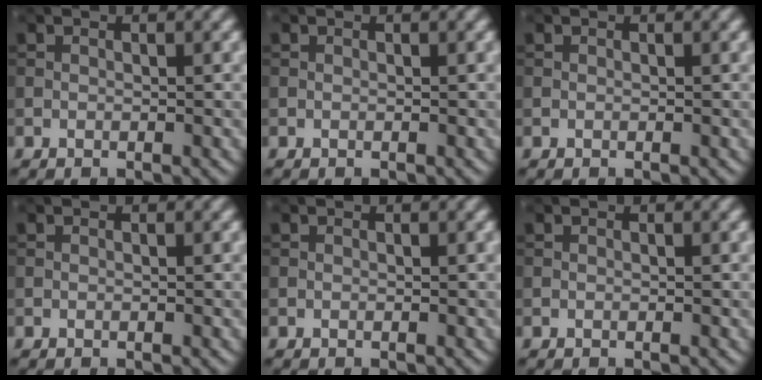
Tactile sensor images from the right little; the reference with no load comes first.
{"total": 0.0}
{"total": 0.0}
{"total": 0.0}
{"total": 0.0}
{"total": 0.0}